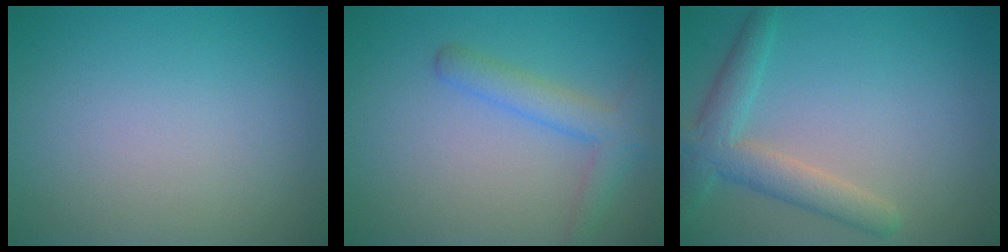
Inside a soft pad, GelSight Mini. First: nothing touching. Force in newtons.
{"total": 3.0, "press": 3.0, "slide": 0.2}
{"total": 3.8, "press": 3.8, "slide": 0.2}